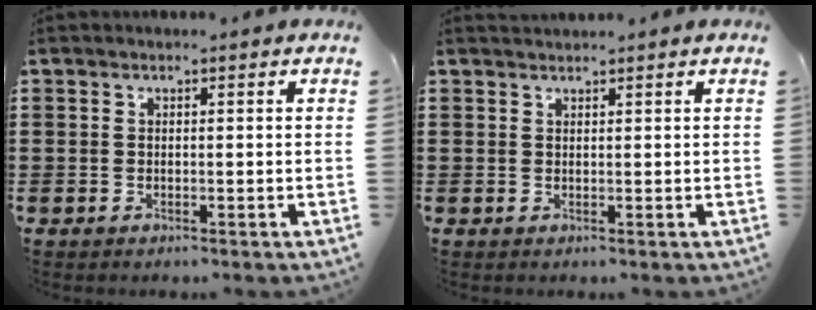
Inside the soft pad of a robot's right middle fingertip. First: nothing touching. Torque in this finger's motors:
{"motor_torque": [-0.01, -0.07, -0.08, -0.01]}